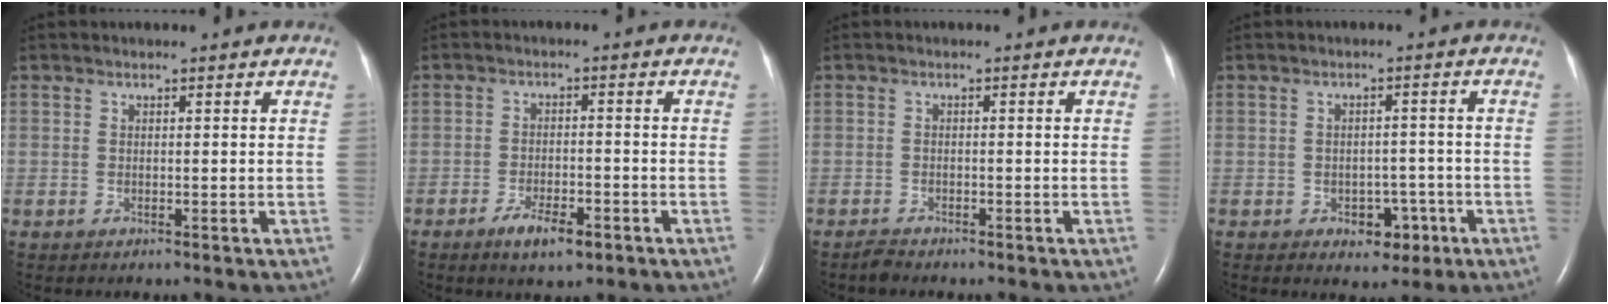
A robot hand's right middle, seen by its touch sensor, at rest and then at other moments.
{"total": 4.9, "force": [-3.0, 1.5, 3.5], "torque": [-0.066, -0.002, -0.048]}
{"total": 1.1, "force": [-1.1, 0.2, 0.2], "torque": [-0.013, -0.004, -0.020]}
{"total": 4.3, "force": [-2.1, 2.9, 2.4], "torque": [-0.026, 0.010, -0.020]}